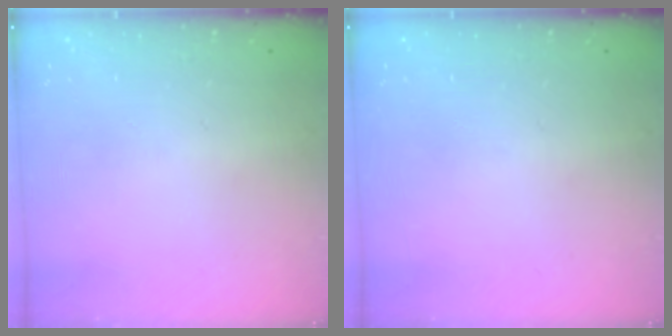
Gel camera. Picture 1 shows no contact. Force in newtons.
{"total": 0.0}